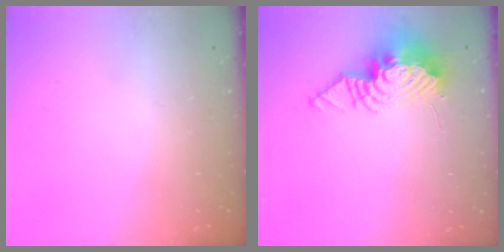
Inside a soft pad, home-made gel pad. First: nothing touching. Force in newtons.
{"total": 13.5, "press": 13.5, "slide": 1.4}